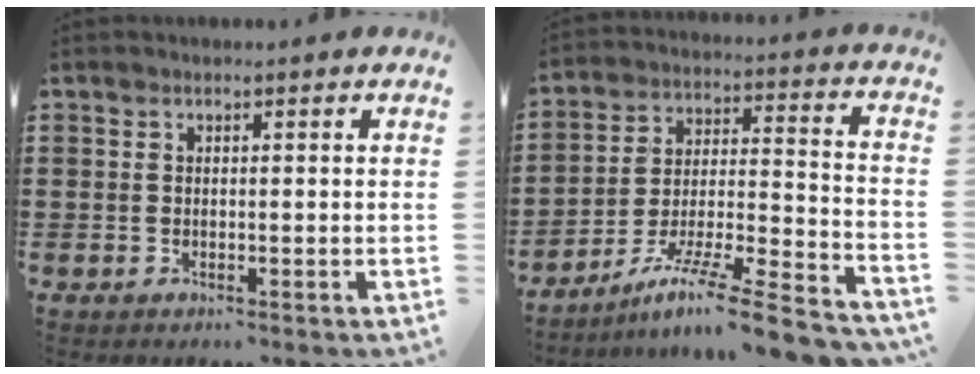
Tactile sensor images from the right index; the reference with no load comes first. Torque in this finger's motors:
{"motor_torque": [-0.02, 0.13, 0.21, 0.05]}